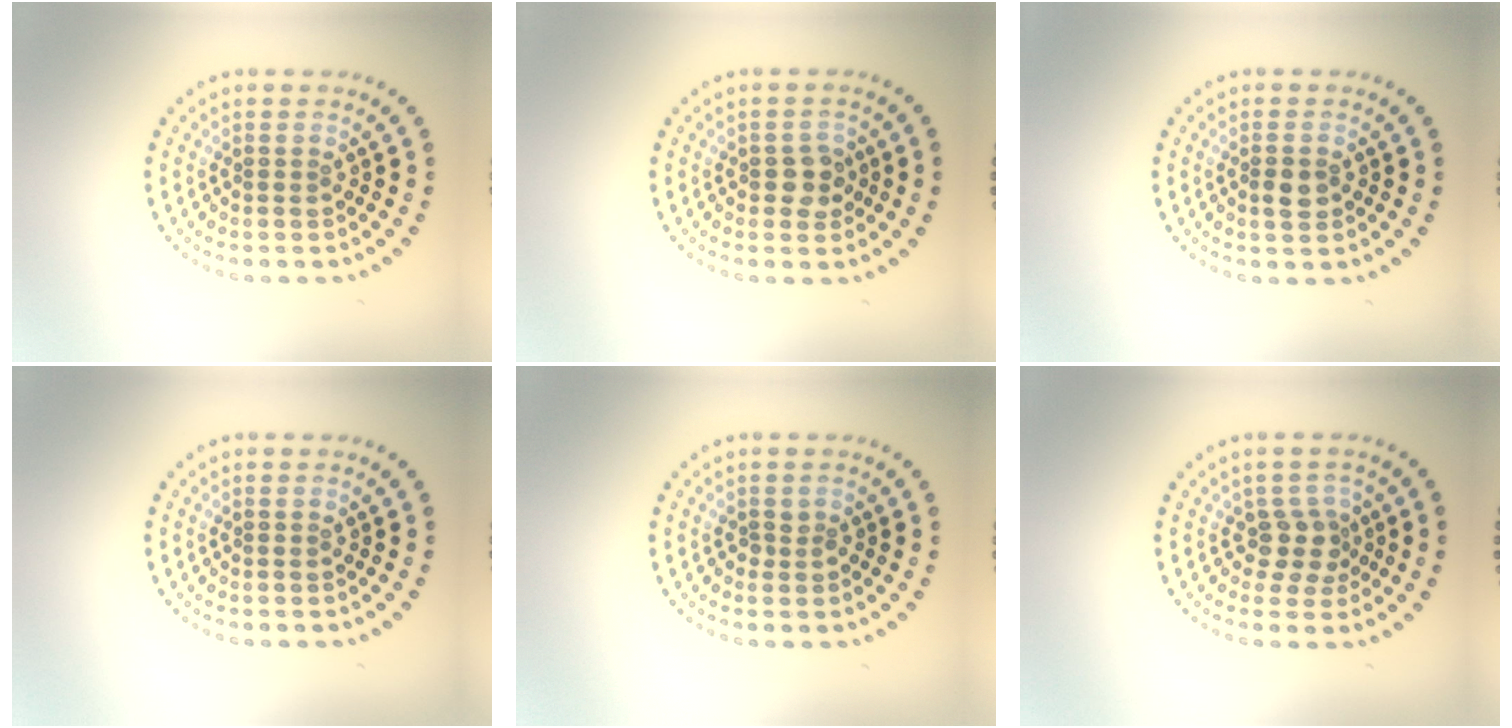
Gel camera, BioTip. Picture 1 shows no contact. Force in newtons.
{"total": 2.1, "press": 2.0, "slide": 0.5}
{"total": 1.7, "press": 1.7, "slide": 0.3}
{"total": 0.0}
{"total": 0.7, "press": 0.6, "slide": 0.2}
{"total": 2.4, "press": 2.0, "slide": 1.4}